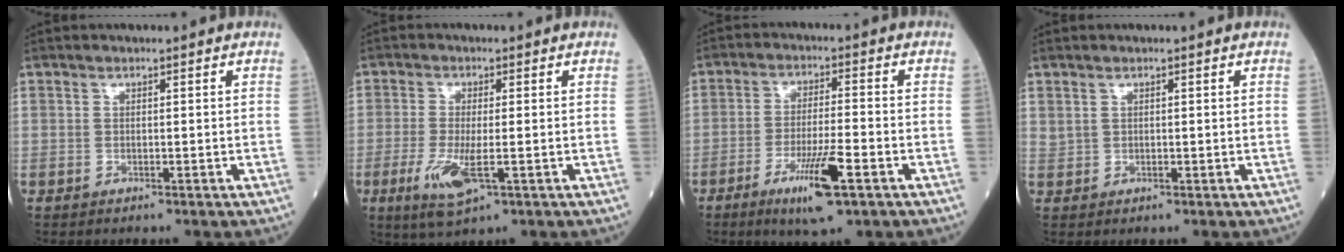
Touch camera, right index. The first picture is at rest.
{"total": 6.5, "force": [-2.2, 1.3, 5.9], "torque": [-0.128, -0.017, -0.037]}
{"total": 9.0, "force": [-4.5, 0.6, 7.7], "torque": [-0.142, -0.018, -0.075]}
{"total": 0.7, "force": [0.6, 0.3, 0.3], "torque": [-0.008, 0.001, 0.014]}